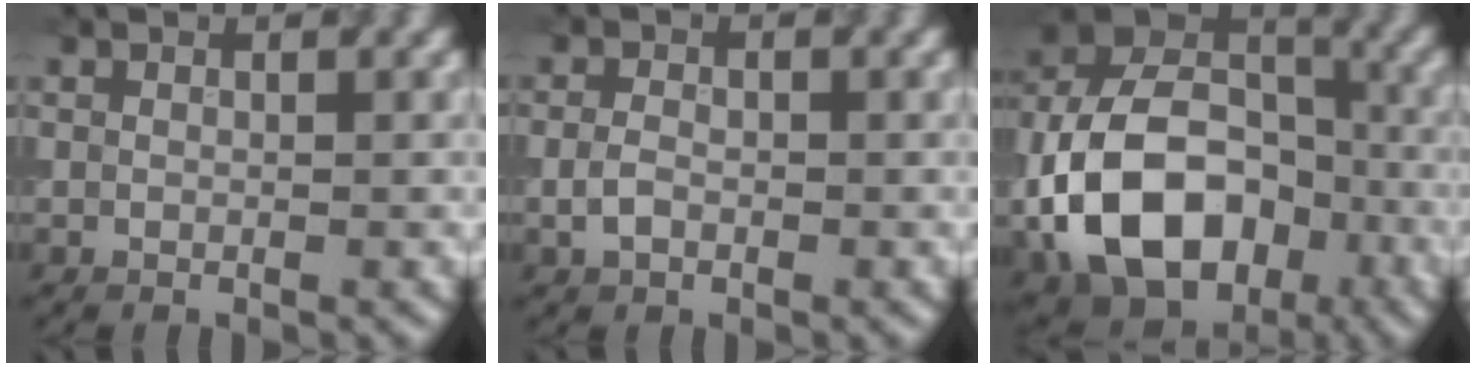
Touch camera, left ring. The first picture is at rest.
{"total": 1.6, "force": [-0.4, 1.1, 1.1], "torque": [-0.022, 0.002, -0.012]}
{"total": 14.2, "force": [-4.5, 9.9, 9.1], "torque": [-0.186, -0.012, -0.091]}